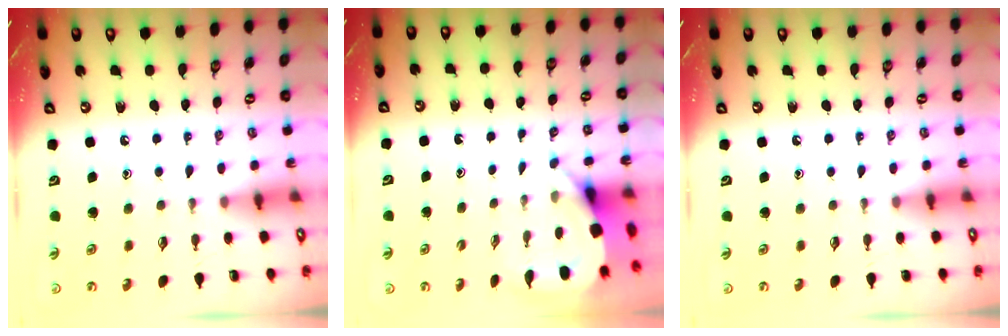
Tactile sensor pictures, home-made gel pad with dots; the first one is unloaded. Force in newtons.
{"total": 3.8, "press": 3.7, "slide": 0.2}
{"total": 0.0}